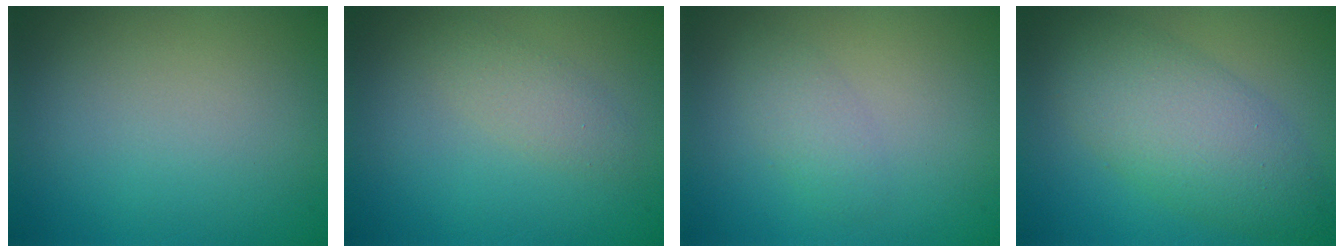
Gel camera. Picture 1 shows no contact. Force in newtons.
{"total": 1.6, "press": 1.6, "slide": 0.1}
{"total": 1.6, "press": 1.6, "slide": 0.1}
{"total": 6.3, "press": 6.3, "slide": 0.2}